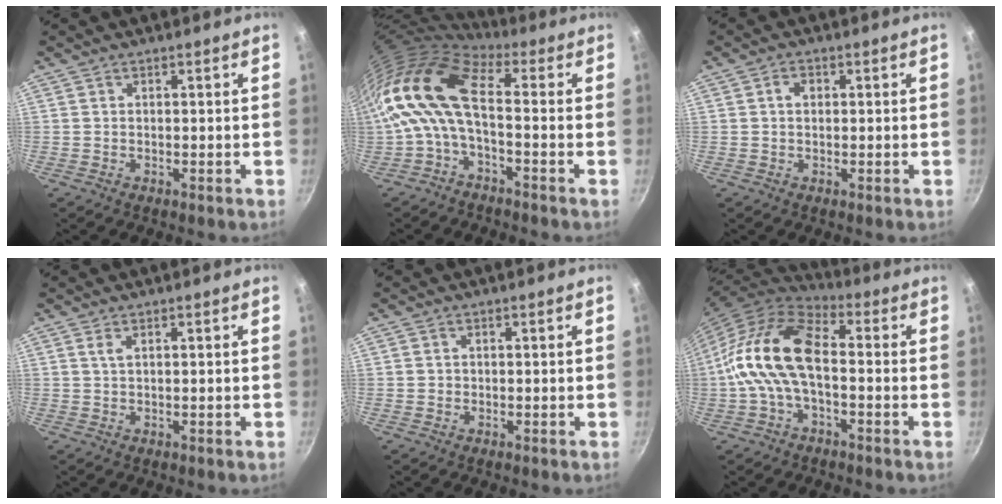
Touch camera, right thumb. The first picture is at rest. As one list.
[{"total": 13.4, "force": [-0.6, 5.8, 12.0], "torque": [-0.250, 0.022, -0.026]}, {"total": 2.0, "force": [0.3, 1.5, 1.3], "torque": [-0.017, 0.003, 0.003]}, {"total": 1.2, "force": [0.5, 0.3, 1.0], "torque": [-0.021, 0.000, 0.010]}, {"total": 0.7, "force": [0.0, 0.7, 0.2], "torque": [-0.001, 0.002, -0.001]}, {"total": 14.0, "force": [-1.3, 7.5, 11.7], "torque": [-0.222, 0.036, -0.040]}]